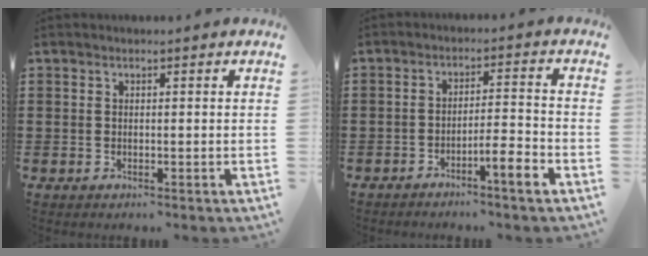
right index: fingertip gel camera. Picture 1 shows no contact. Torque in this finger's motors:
{"motor_torque": [-0.28, 0.29, -0.09, -0.04]}